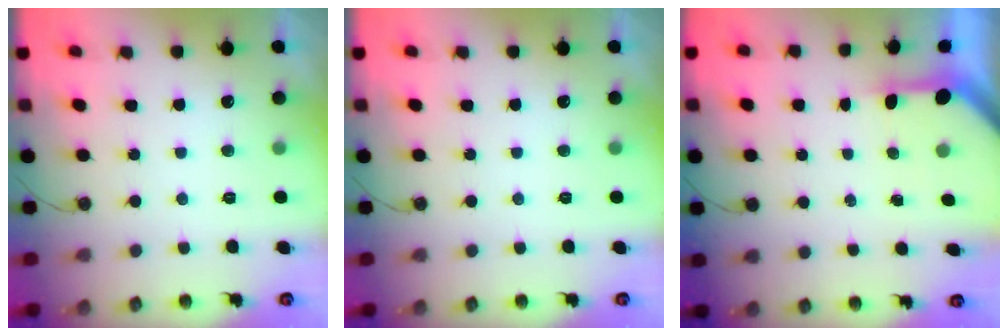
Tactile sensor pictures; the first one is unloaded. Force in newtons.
{"total": 0.0}
{"total": 3.4, "press": 3.4, "slide": 0.3}